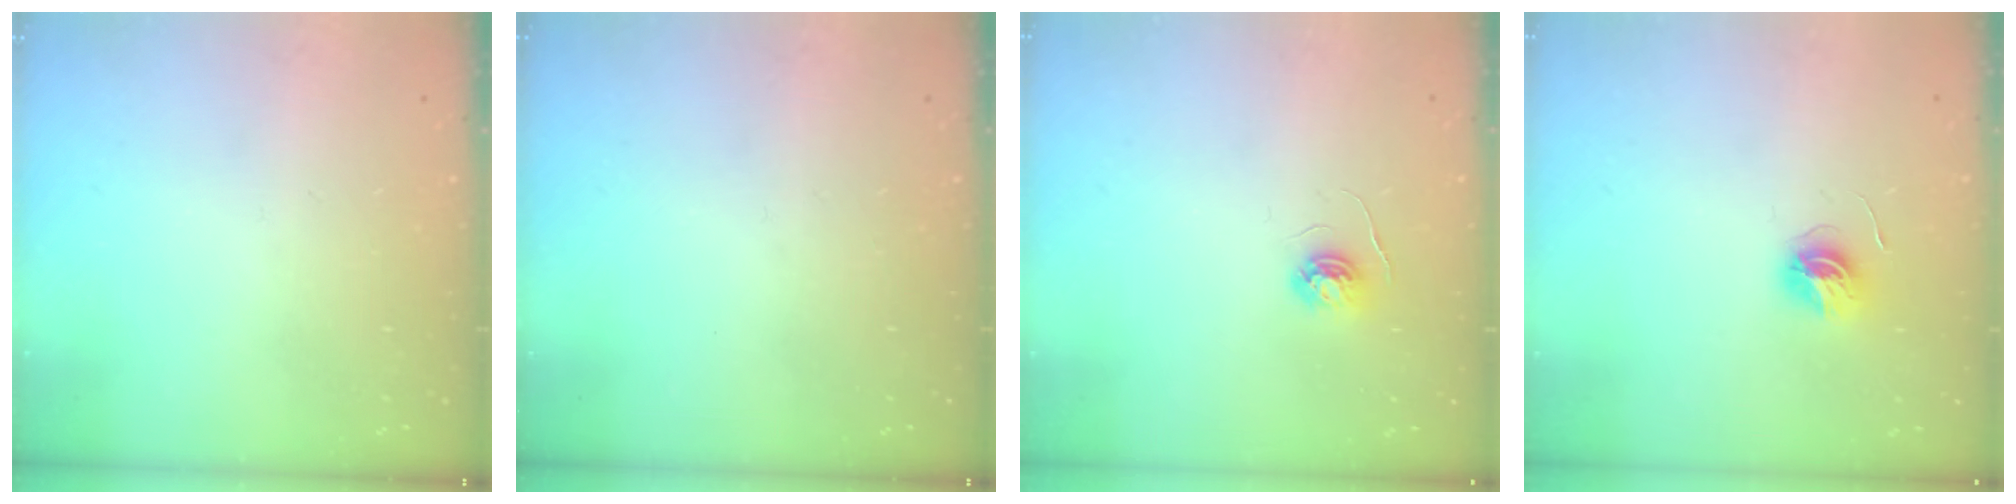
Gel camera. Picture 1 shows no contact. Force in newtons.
{"total": 0.0}
{"total": 4.0, "press": 4.0, "slide": 0.5}
{"total": 5.6, "press": 5.6, "slide": 0.6}